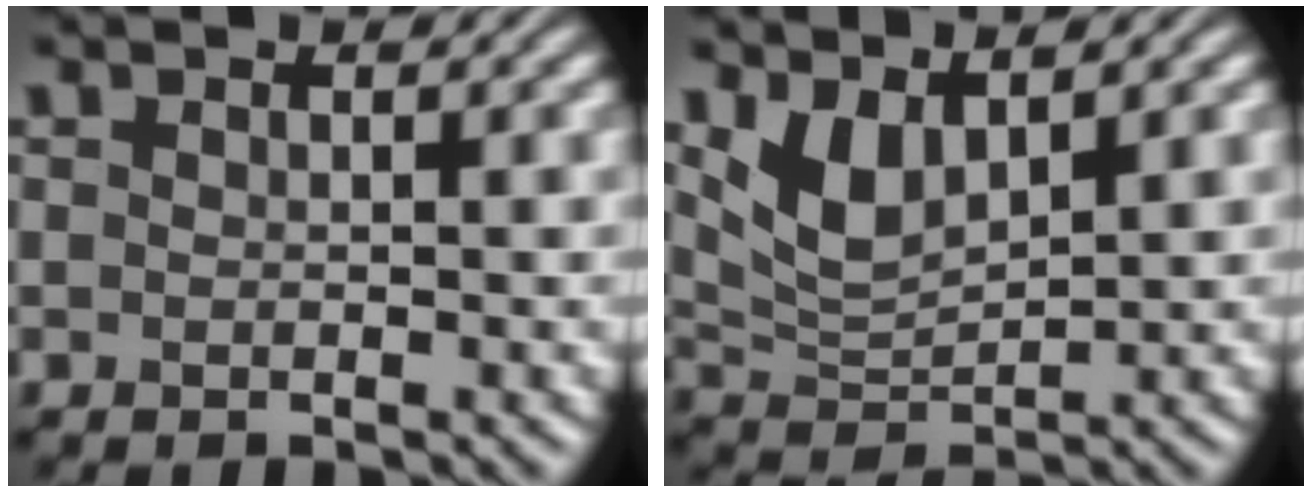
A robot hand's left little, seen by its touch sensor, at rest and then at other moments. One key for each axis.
{"total": 3.8, "fx": 2.2, "fy": 1.7, "fz": 2.6, "tx": -0.062, "ty": -0.010, "tz": 0.050}